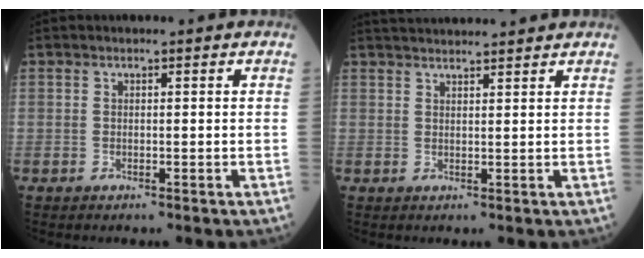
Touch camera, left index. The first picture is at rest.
{"total": 7.8, "force": [7.3, -0.1, 2.7], "torque": [-0.044, 0.028, 0.103]}